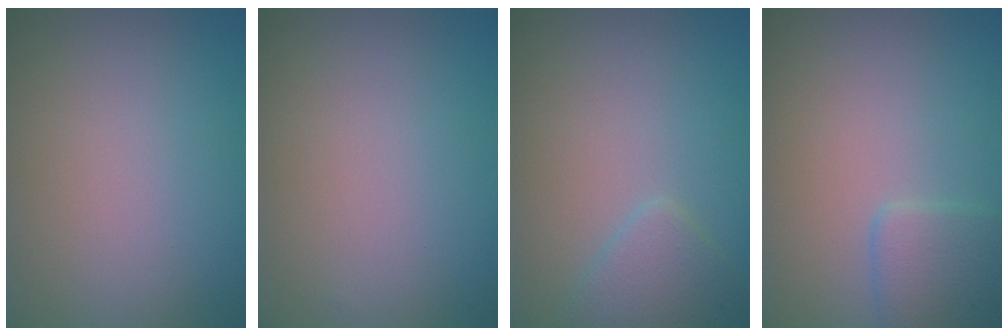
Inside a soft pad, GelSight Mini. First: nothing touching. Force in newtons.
{"total": 0.0}
{"total": 2.4, "press": 2.4, "slide": 0.1}
{"total": 2.3, "press": 2.3, "slide": 0.1}